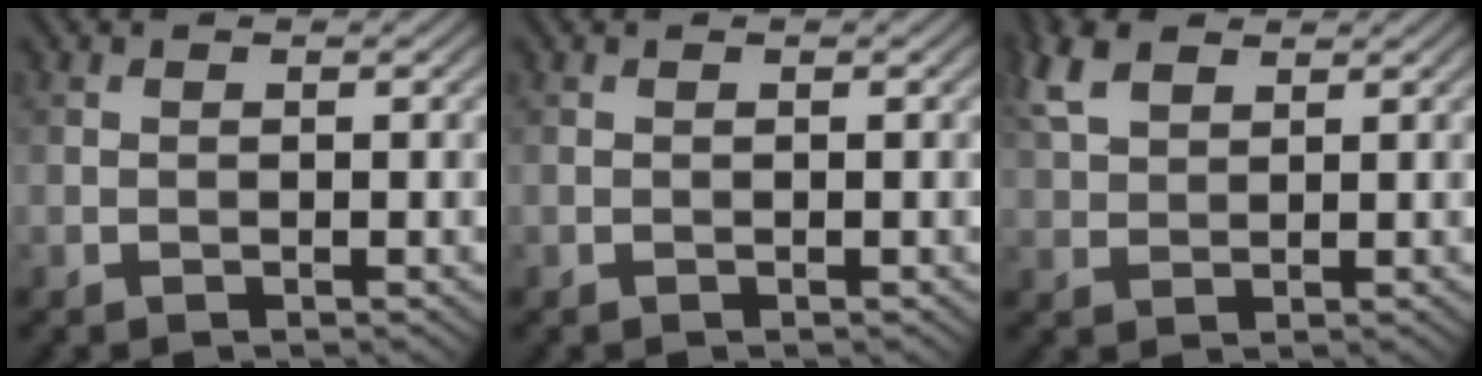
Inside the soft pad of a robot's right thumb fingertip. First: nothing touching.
{"total": 0.0}
{"total": 5.2, "force": [3.0, 2.7, 3.4], "torque": [-0.088, 0.018, 0.061]}